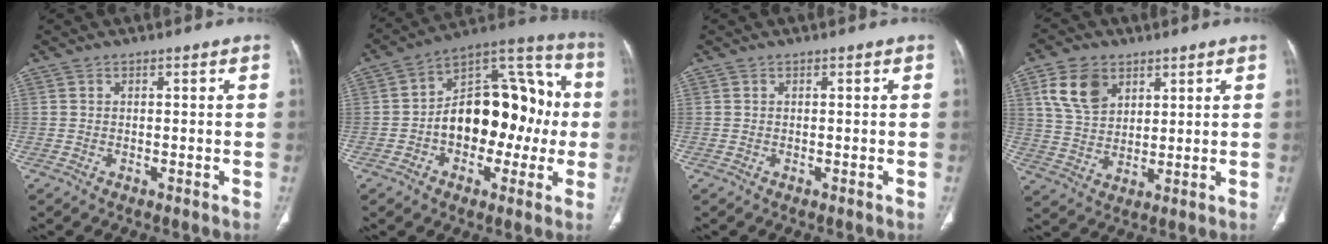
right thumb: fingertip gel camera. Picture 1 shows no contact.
{"total": 21.0, "force": [-1.6, 13.1, 16.3], "torque": [-0.198, 0.060, -0.025]}
{"total": 0.0}
{"total": 9.7, "force": [4.6, 6.6, 5.4], "torque": [-0.084, -0.014, 0.095]}